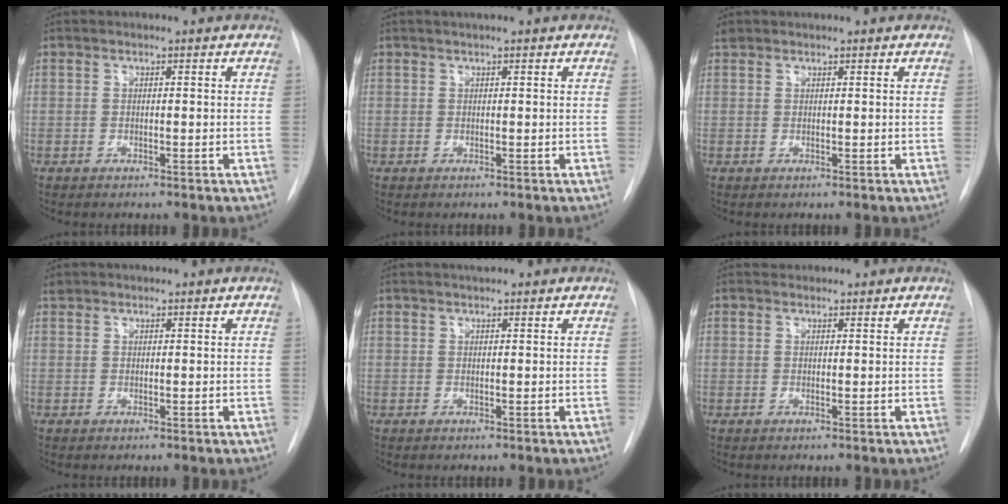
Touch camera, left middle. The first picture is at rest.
{"total": 1.0, "force": [0.8, -0.1, 0.7], "torque": [-0.011, 0.008, 0.014]}
{"total": 0.9, "force": [0.9, 0.3, 0.0], "torque": [-0.008, 0.015, 0.020]}
{"total": 1.1, "force": [1.1, 0.4, -0.1], "torque": [-0.006, 0.015, 0.022]}
{"total": 1.4, "force": [1.3, 0.1, 0.6], "torque": [-0.010, 0.009, 0.023]}
{"total": 1.2, "force": [1.2, 0.5, -0.1], "torque": [-0.001, 0.014, 0.020]}